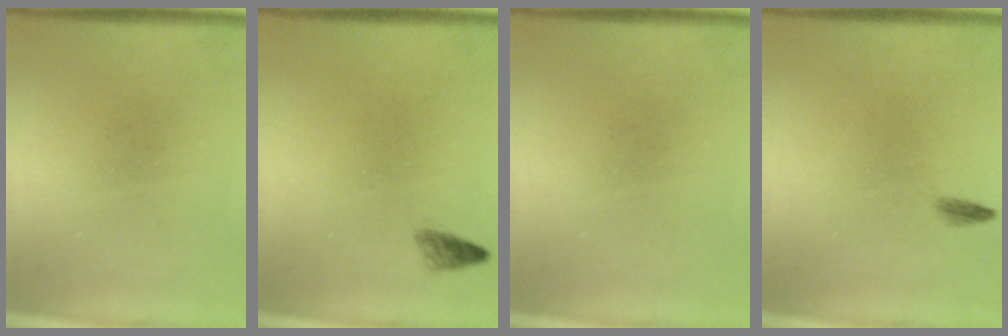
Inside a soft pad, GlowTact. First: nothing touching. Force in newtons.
{"total": 1.1}
{"total": 0.0}
{"total": 0.7}